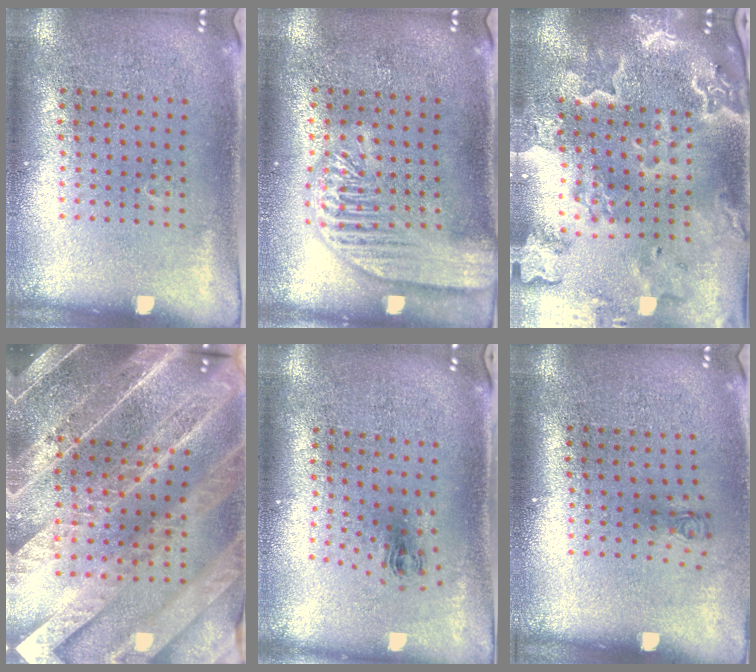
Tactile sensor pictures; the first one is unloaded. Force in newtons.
{"total": 3.6, "press": 3.5, "slide": 0.5}
{"total": 4.0, "press": 3.3, "slide": 2.2}
{"total": 5.4, "press": 4.6, "slide": 2.8}
{"total": 1.0, "press": 0.4, "slide": 0.9}
{"total": 0.7, "press": 0.3, "slide": 0.6}